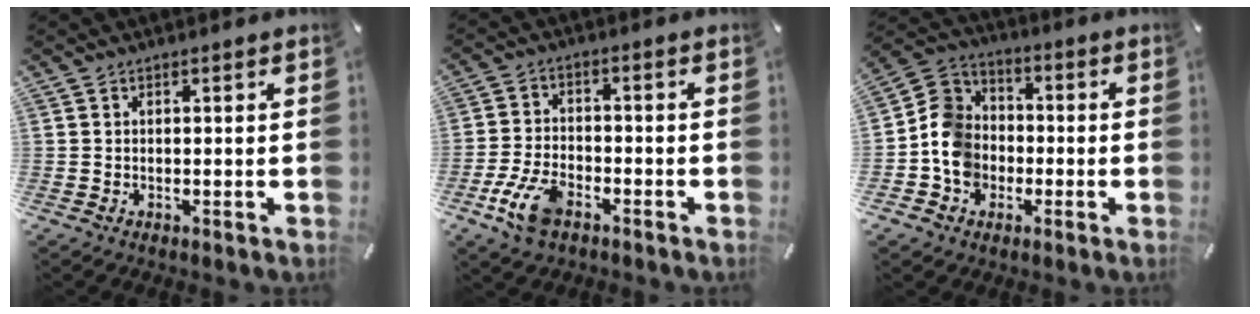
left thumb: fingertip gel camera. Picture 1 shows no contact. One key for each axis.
{"total": 9.1, "fx": -4.8, "fy": 4.9, "fz": 6.0, "tx": -0.134, "ty": 0.012, "tz": -0.089}
{"total": 10.5, "fx": -2.7, "fy": 9.4, "fz": 4.0, "tx": -0.095, "ty": 0.033, "tz": -0.048}